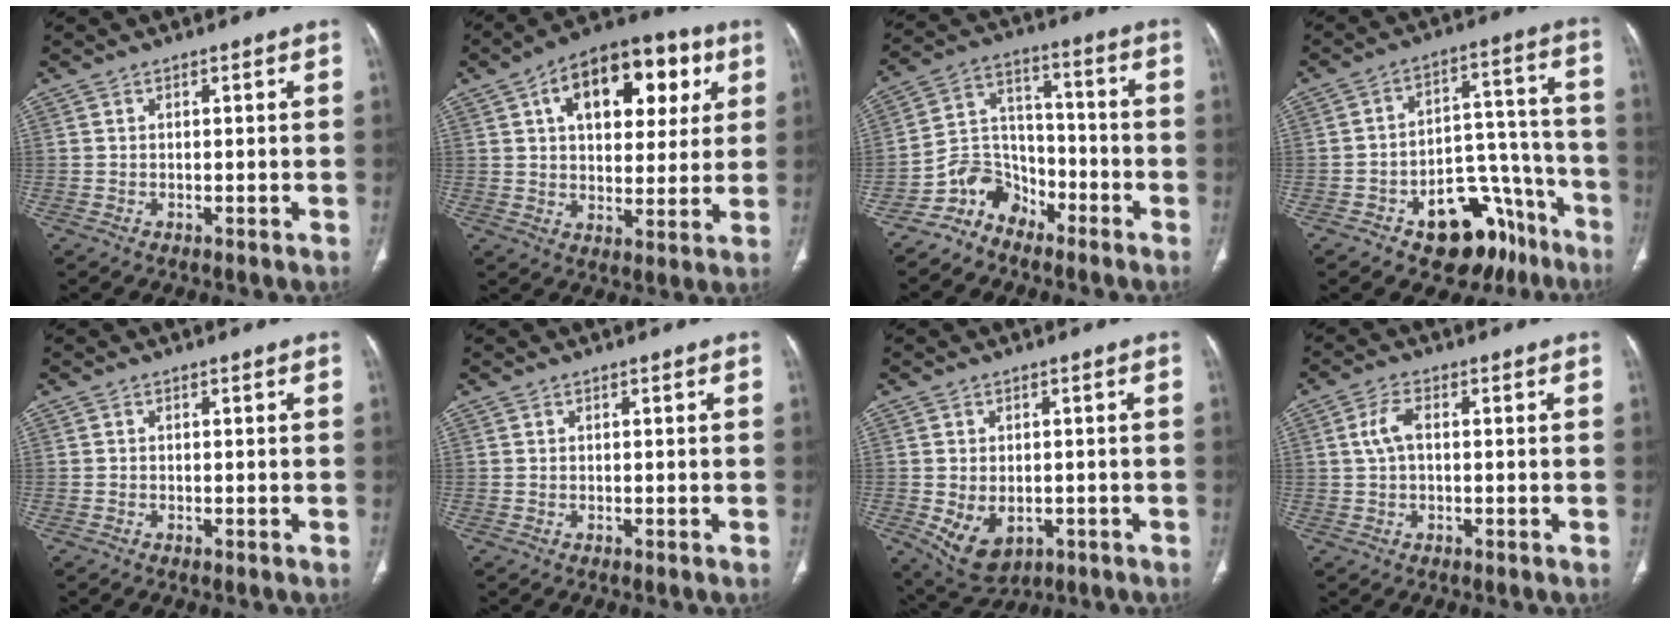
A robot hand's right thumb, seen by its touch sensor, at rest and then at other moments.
{"total": 19.4, "force": [7.1, 11.2, 14.2], "torque": [-0.161, 0.004, 0.102]}
{"total": 7.4, "force": [-5.8, 4.5, 0.7], "torque": [0.012, 0.064, -0.119]}
{"total": 17.2, "force": [-10.1, 9.8, 9.8], "torque": [-0.078, 0.100, -0.140]}
{"total": 0.0}
{"total": 0.0}
{"total": 8.2, "force": [-2.2, 5.6, 5.5], "torque": [-0.084, -0.001, -0.015]}
{"total": 4.0, "force": [0.4, 2.1, 3.3], "torque": [-0.077, 0.011, 0.007]}